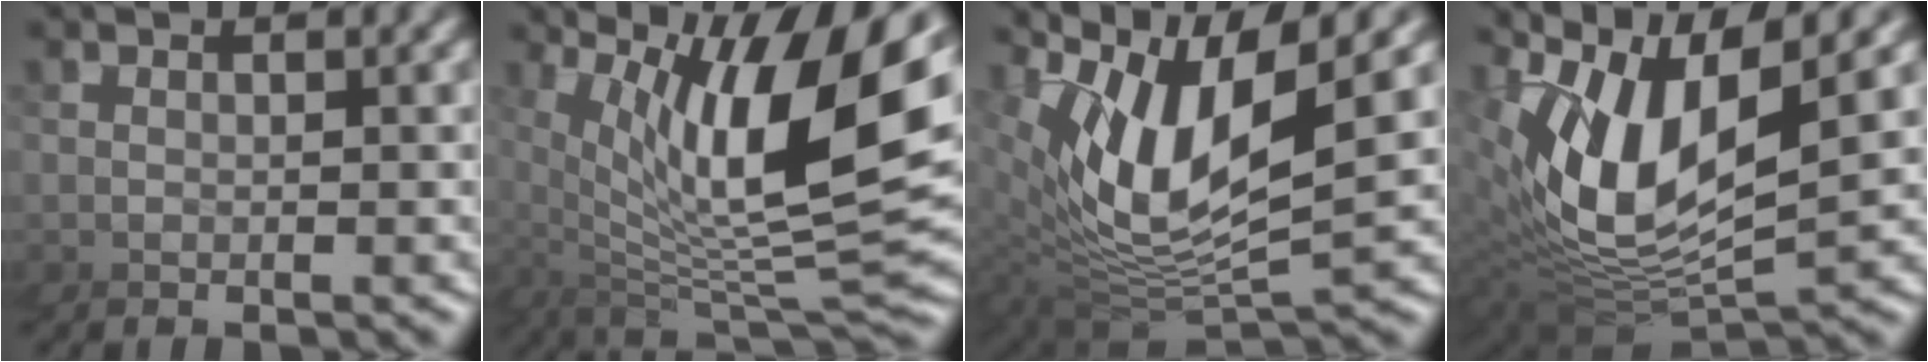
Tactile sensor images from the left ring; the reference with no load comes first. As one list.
[{"total": 9.8, "force": [4.0, 2.4, 8.6], "torque": [-0.140, 0.028, 0.056]}, {"total": 6.4, "force": [2.5, 3.9, 4.4], "torque": [-0.129, 0.022, 0.025]}, {"total": 5.7, "force": [1.7, 3.7, 4.0], "torque": [-0.125, 0.015, 0.017]}]